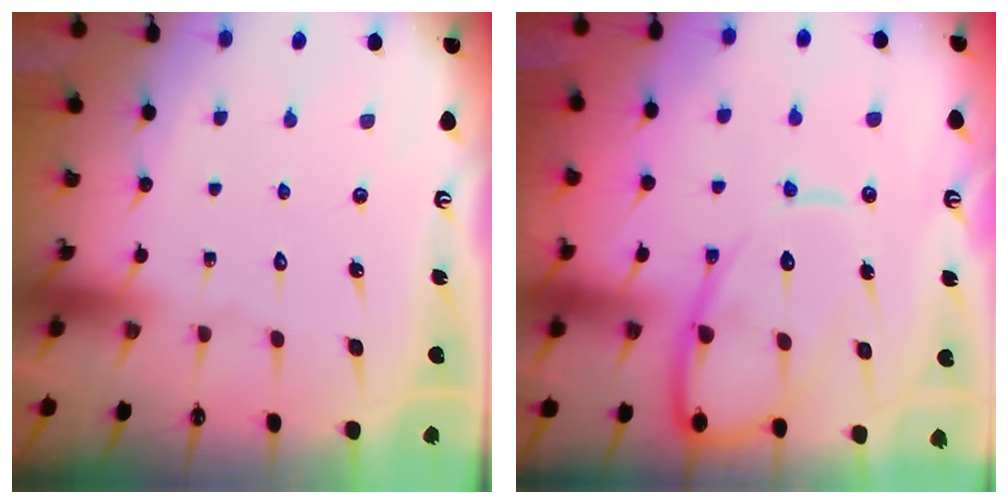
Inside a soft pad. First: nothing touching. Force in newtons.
{"total": 14.2, "press": 14.1, "slide": 1.5}